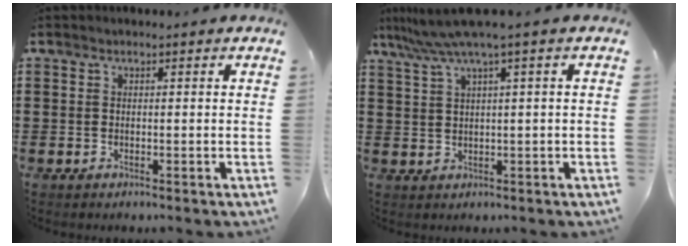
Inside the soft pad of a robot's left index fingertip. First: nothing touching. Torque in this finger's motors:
{"motor_torque": [1.08, -1.06, 0.54, 0.19]}